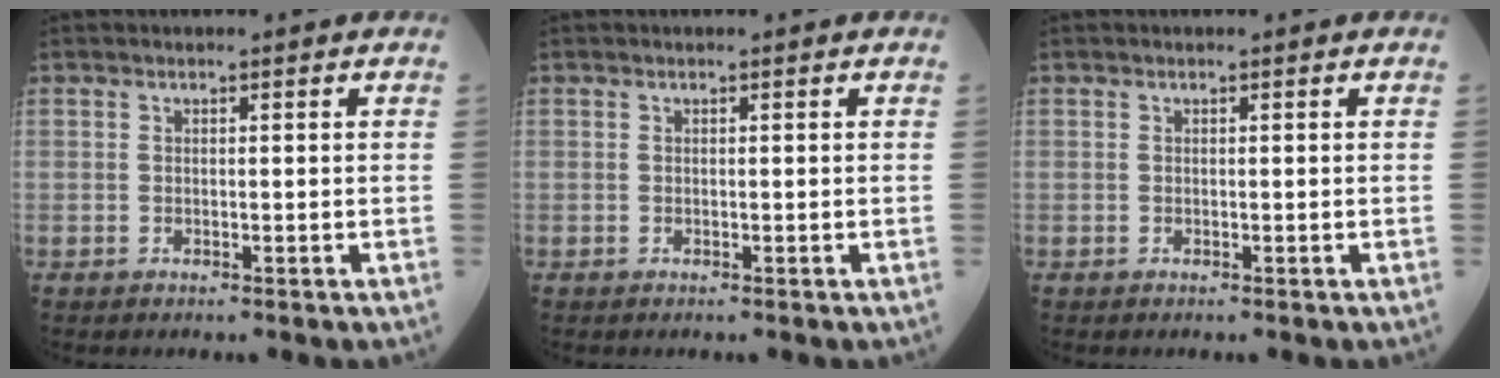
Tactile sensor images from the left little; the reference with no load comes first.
{"total": 0.0}
{"total": 0.0}